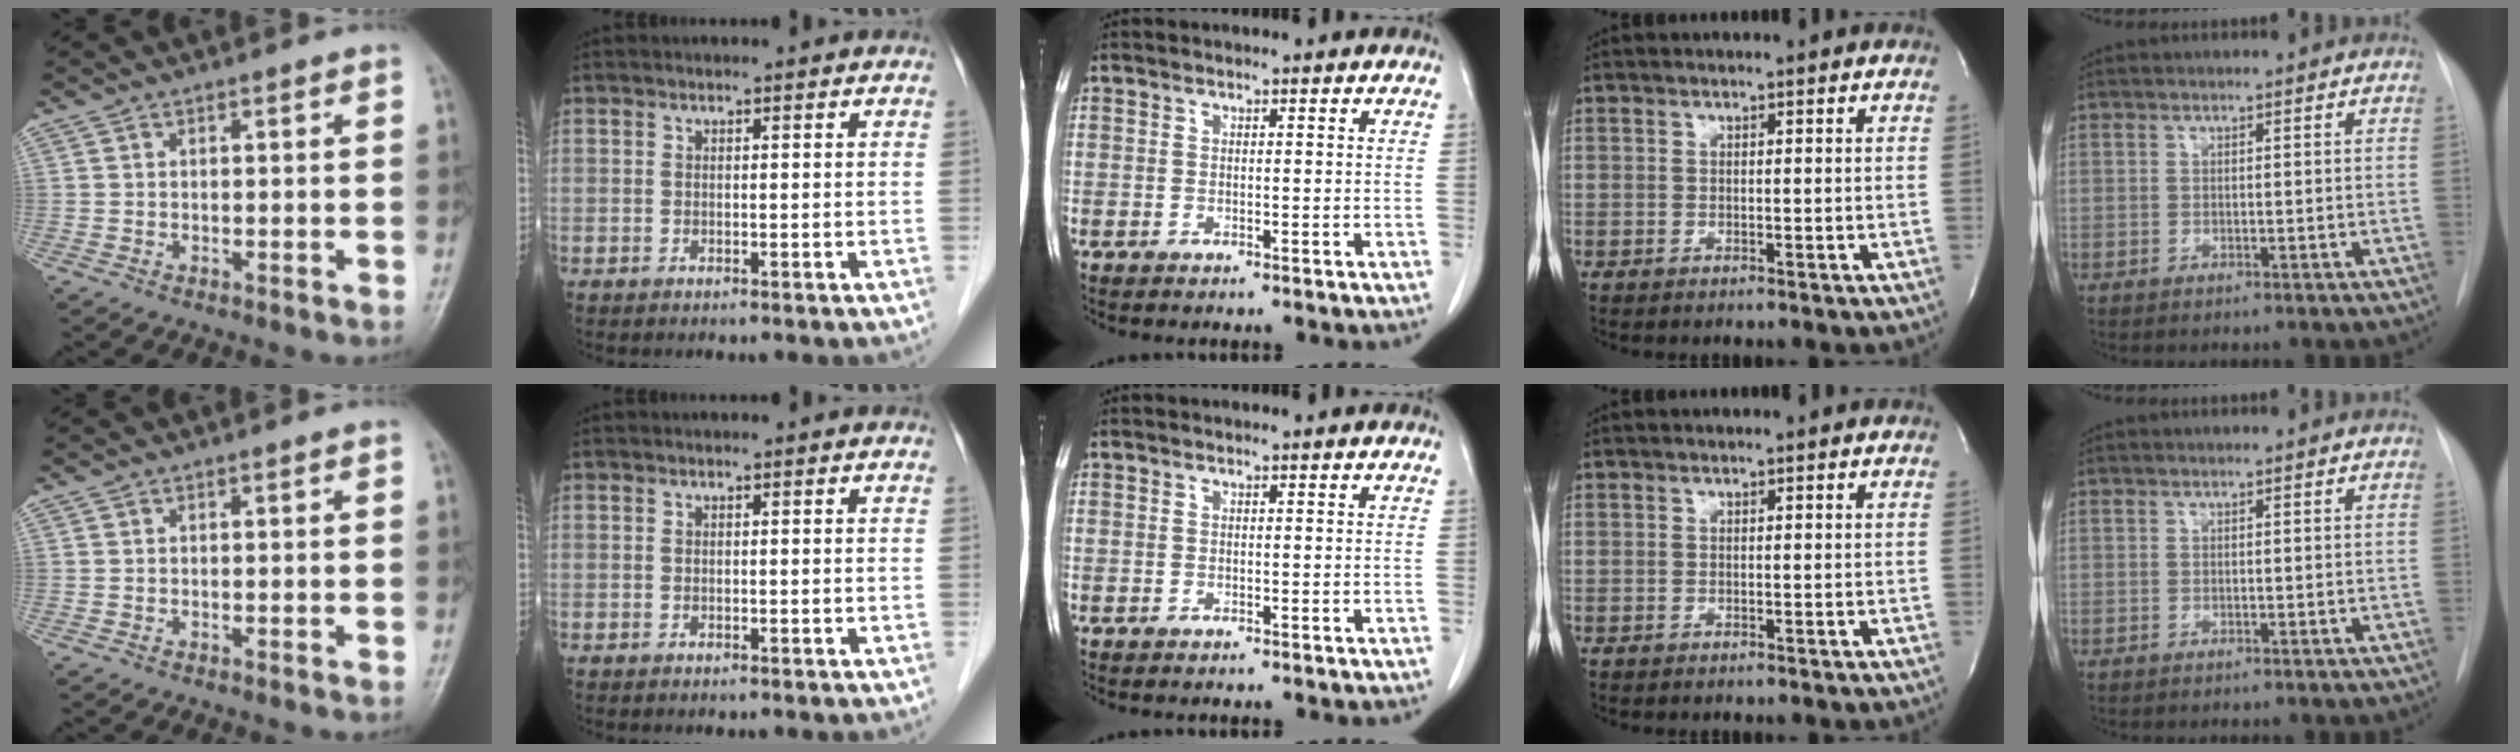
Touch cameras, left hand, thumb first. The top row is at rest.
{}